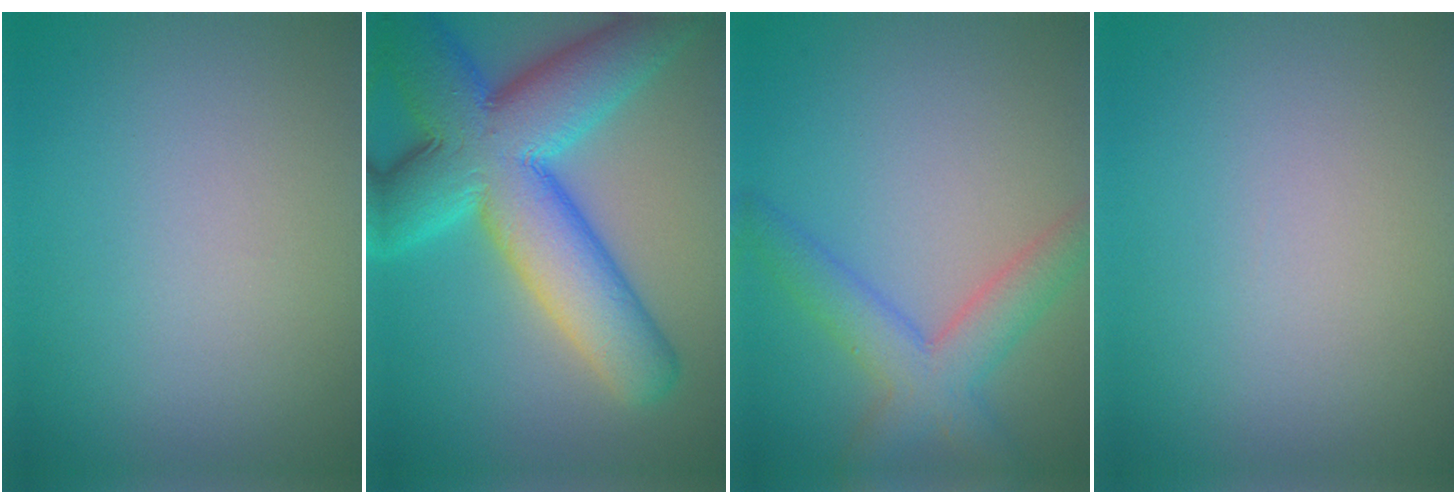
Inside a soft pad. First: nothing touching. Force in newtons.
{"total": 13.1, "press": 13.1, "slide": 0.4}
{"total": 4.6, "press": 4.6, "slide": 0.3}
{"total": 0.0}